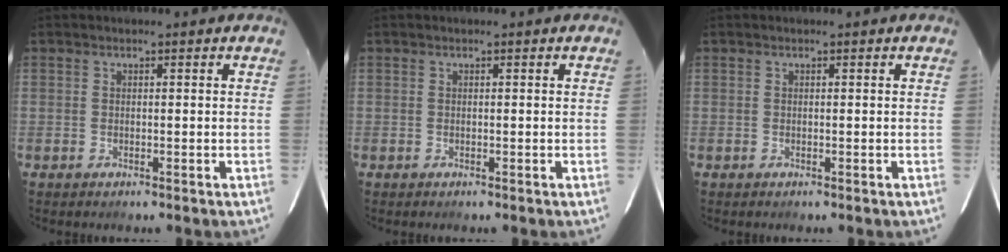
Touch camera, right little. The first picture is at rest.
{"total": 0.0}
{"total": 0.0}